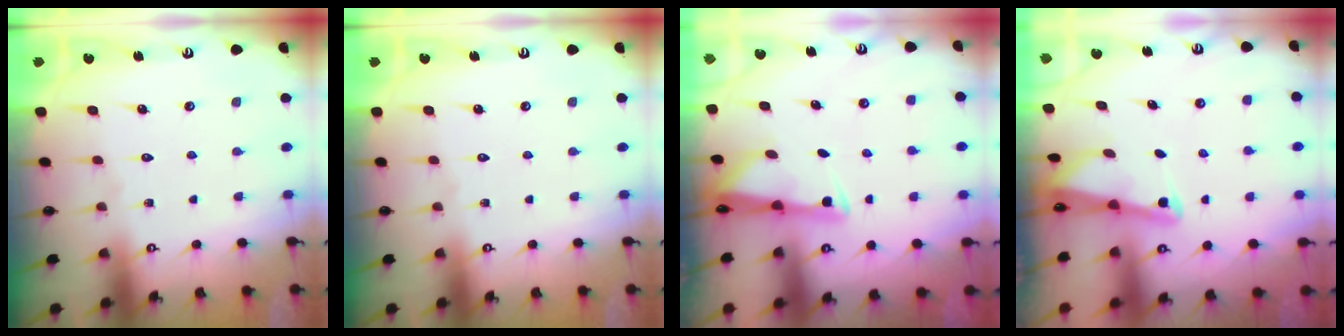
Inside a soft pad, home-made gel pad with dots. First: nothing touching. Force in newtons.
{"total": 0.0}
{"total": 2.7, "press": 2.7, "slide": 0.4}
{"total": 2.1, "press": 2.1, "slide": 0.3}